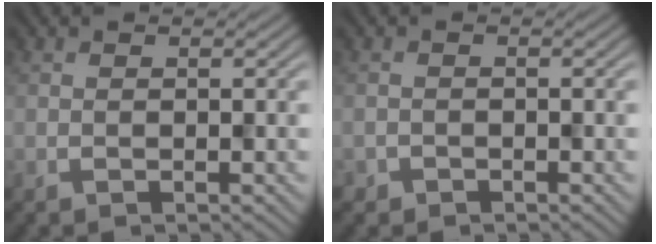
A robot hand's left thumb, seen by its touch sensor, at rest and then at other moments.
{"total": 0.9, "force": [-0.5, 0.5, -0.6], "torque": [0.013, -0.001, -0.010]}